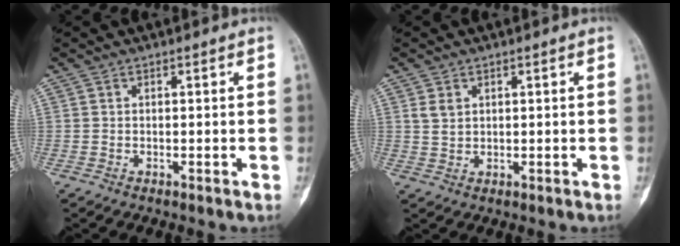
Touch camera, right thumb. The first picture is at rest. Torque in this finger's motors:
{"motor_torque": [0.31, 0.48, 0.24, 0.24, -0.01]}